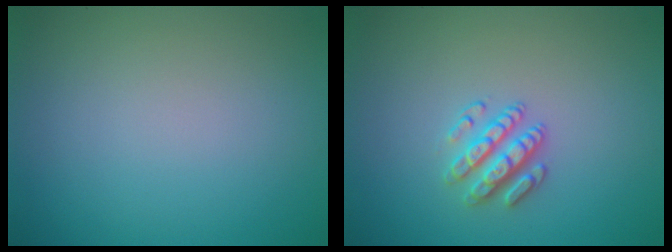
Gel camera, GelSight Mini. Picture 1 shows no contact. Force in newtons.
{"total": 2.7, "press": 2.5, "slide": 1.0}